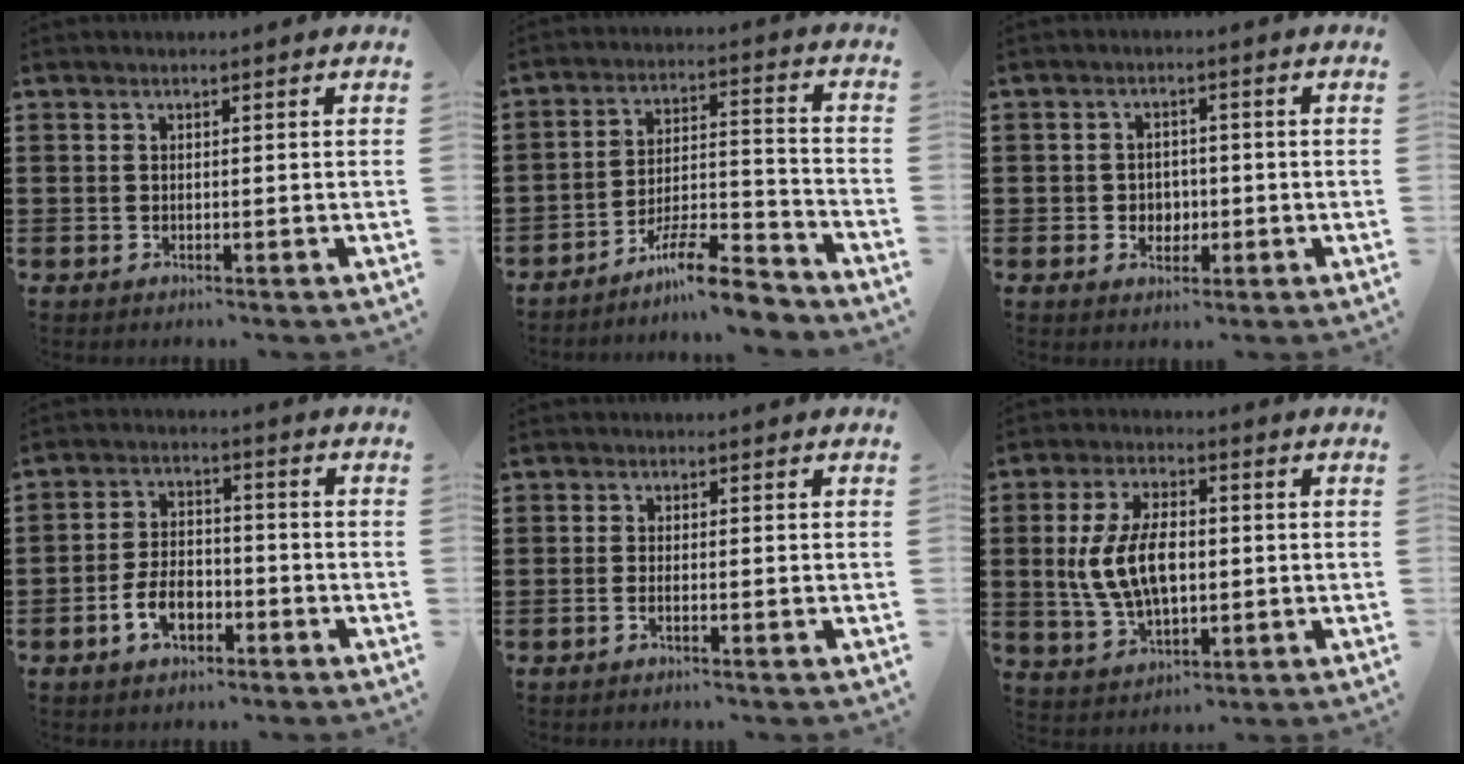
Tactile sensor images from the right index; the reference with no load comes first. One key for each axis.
{"total": 9.5, "fx": -8.2, "fy": 1.3, "fz": 4.5, "tx": -0.068, "ty": 0.027, "tz": -0.154}
{"total": 2.6, "fx": -0.7, "fy": 2.3, "fz": 0.9, "tx": -0.026, "ty": 0.006, "tz": -0.019}
{"total": 5.9, "fx": -2.8, "fy": 3.3, "fz": 4.1, "tx": -0.089, "ty": 0.002, "tz": -0.054}
{"total": 0.9, "fx": -0.5, "fy": -0.3, "fz": 0.7, "tx": -0.013, "ty": -0.008, "tz": -0.008}
{"total": 9.5, "fx": 0.1, "fy": 5.2, "fz": 7.9, "tx": -0.177, "ty": 0.008, "tz": -0.004}